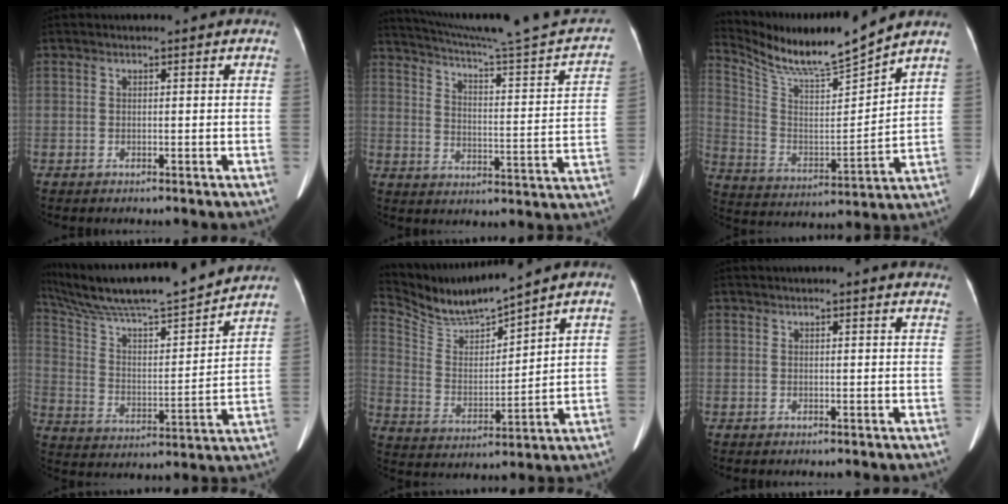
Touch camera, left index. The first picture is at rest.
{"total": 25.0, "force": [22.8, -0.3, 10.2], "torque": [-0.156, -0.055, 0.296]}
{"total": 13.7, "force": [12.6, -1.4, 5.0], "torque": [-0.114, -0.011, 0.236]}
{"total": 23.7, "force": [20.7, 1.9, 11.3], "torque": [-0.201, 0.009, 0.325]}
{"total": 10.5, "force": [10.1, -0.8, 2.8], "torque": [-0.074, 0.002, 0.209]}
{"total": 5.9, "force": [5.4, 0.5, 2.2], "torque": [-0.022, 0.015, 0.048]}